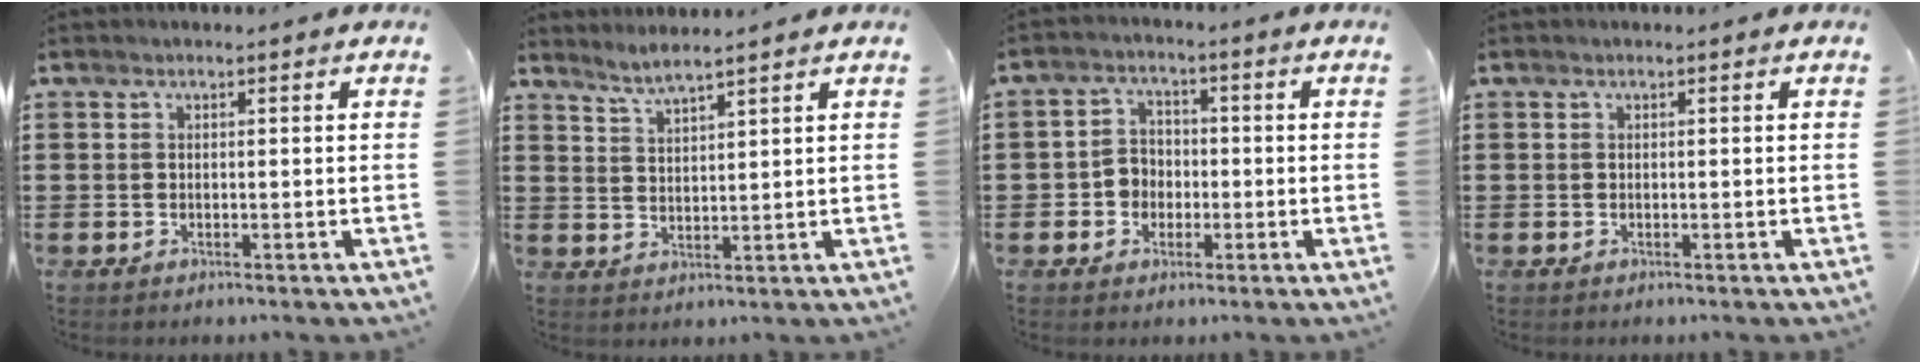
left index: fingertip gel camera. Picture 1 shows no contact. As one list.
[{"total": 3.0, "force": [2.9, -0.5, 0.6], "torque": [-0.021, -0.008, 0.053]}, {"total": 3.9, "force": [-1.2, 3.4, 1.5], "torque": [-0.040, 0.009, -0.026]}, {"total": 0.0}]